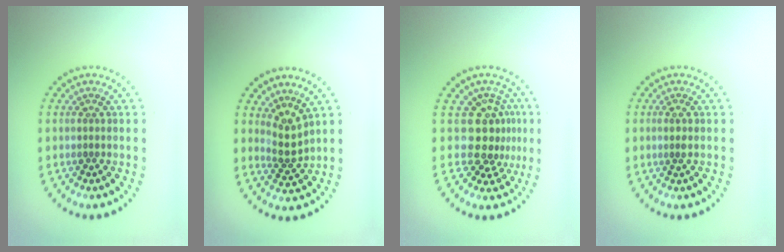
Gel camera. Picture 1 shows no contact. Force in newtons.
{"total": 2.4, "press": 1.9, "slide": 1.6}
{"total": 3.4, "press": 2.6, "slide": 2.2}
{"total": 0.7, "press": 0.4, "slide": 0.5}